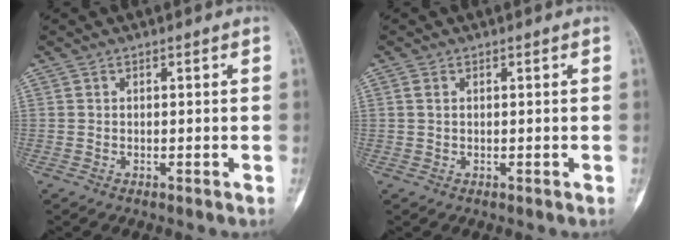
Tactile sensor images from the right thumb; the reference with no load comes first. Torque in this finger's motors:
{"motor_torque": [0.01, -0.25, 0.30, 0.02, -0.02]}